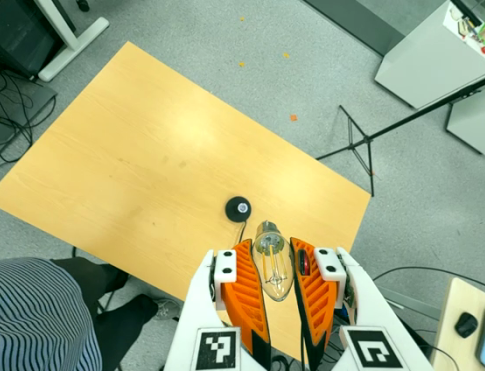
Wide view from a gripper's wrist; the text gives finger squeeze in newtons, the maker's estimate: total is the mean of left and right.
{"total": 21.9, "left": 26.9, "right": 16.9}